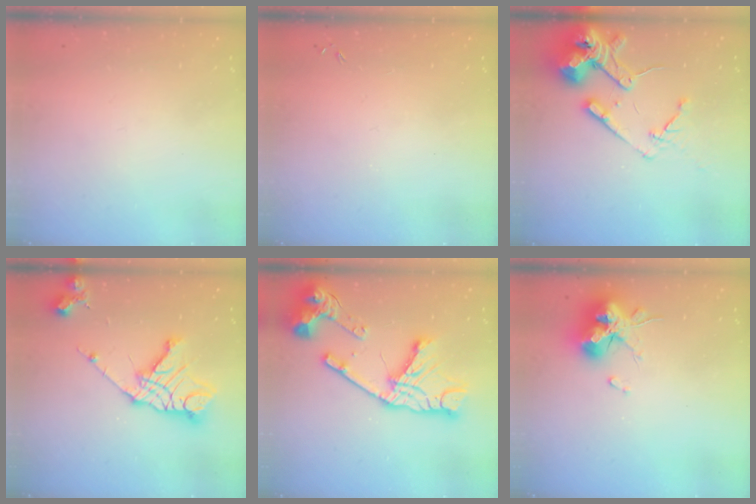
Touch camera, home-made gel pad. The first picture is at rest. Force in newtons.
{"total": 0.0}
{"total": 13.9, "press": 13.8, "slide": 1.8}
{"total": 16.2, "press": 16.1, "slide": 1.9}
{"total": 21.0, "press": 20.9, "slide": 2.2}
{"total": 15.6, "press": 15.5, "slide": 1.2}